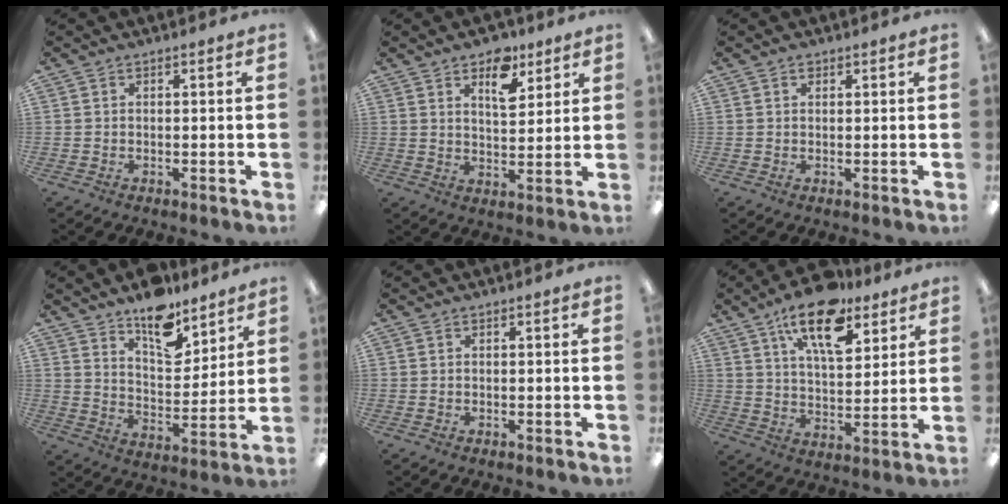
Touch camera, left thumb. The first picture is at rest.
{"total": 9.6, "force": [5.9, 5.2, 5.5], "torque": [-0.061, -0.028, 0.096]}
{"total": 0.9, "force": [0.7, 0.5, 0.4], "torque": [-0.010, 0.002, 0.012]}
{"total": 12.6, "force": [10.0, 5.3, 5.5], "torque": [-0.069, -0.069, 0.178]}
{"total": 0.0}
{"total": 16.5, "force": [10.5, 7.3, 10.3], "torque": [-0.158, -0.047, 0.176]}